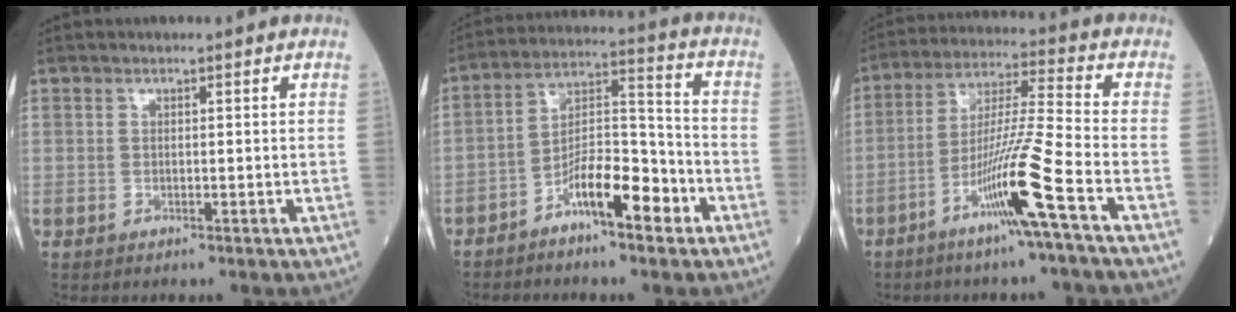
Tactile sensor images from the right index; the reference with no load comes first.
{"total": 10.0, "force": [-5.6, 2.8, 7.8], "torque": [-0.137, 0.022, -0.098]}
{"total": 11.7, "force": [-5.7, -1.8, 10.1], "torque": [-0.191, -0.008, -0.110]}